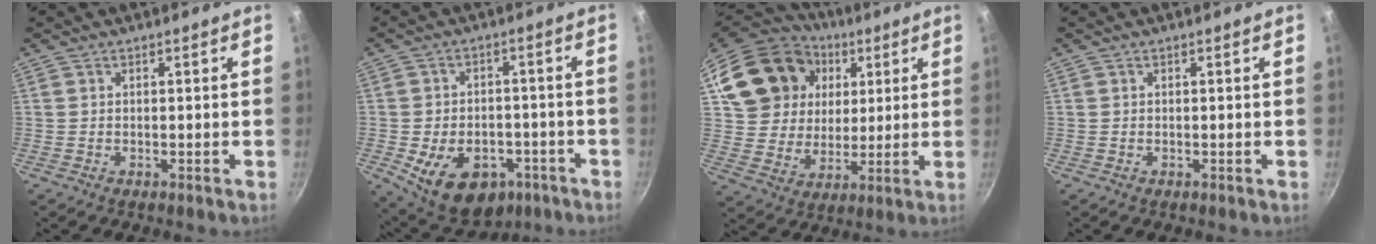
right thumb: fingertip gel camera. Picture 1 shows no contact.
{"total": 15.5, "force": [-6.0, 10.6, 9.5], "torque": [-0.123, 0.019, -0.071]}
{"total": 21.6, "force": [7.3, 17.6, 10.2], "torque": [-0.183, 0.018, 0.137]}
{"total": 0.0}